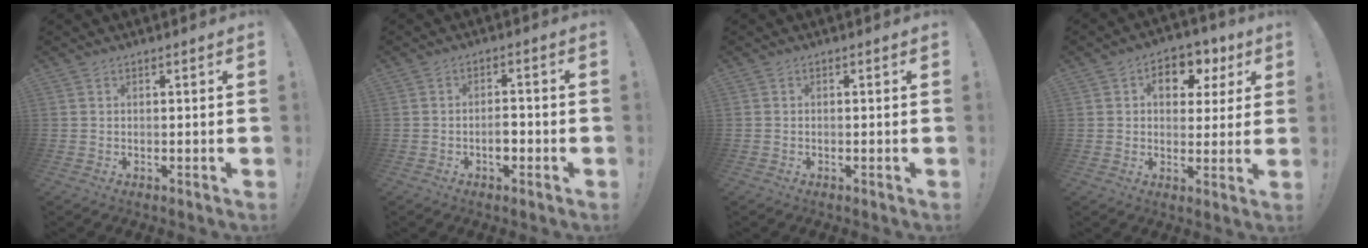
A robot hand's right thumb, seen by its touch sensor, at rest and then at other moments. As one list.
[{"total": 3.9, "force": [-1.4, 2.2, 3.0], "torque": [-0.031, 0.002, -0.027]}, {"total": 0.0}, {"total": 9.6, "force": [3.2, 7.0, 5.7], "torque": [-0.069, -0.008, 0.057]}]